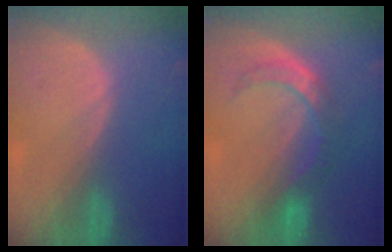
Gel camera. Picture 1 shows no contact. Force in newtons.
{"total": 5.7, "press": 5.7, "slide": 0.2}